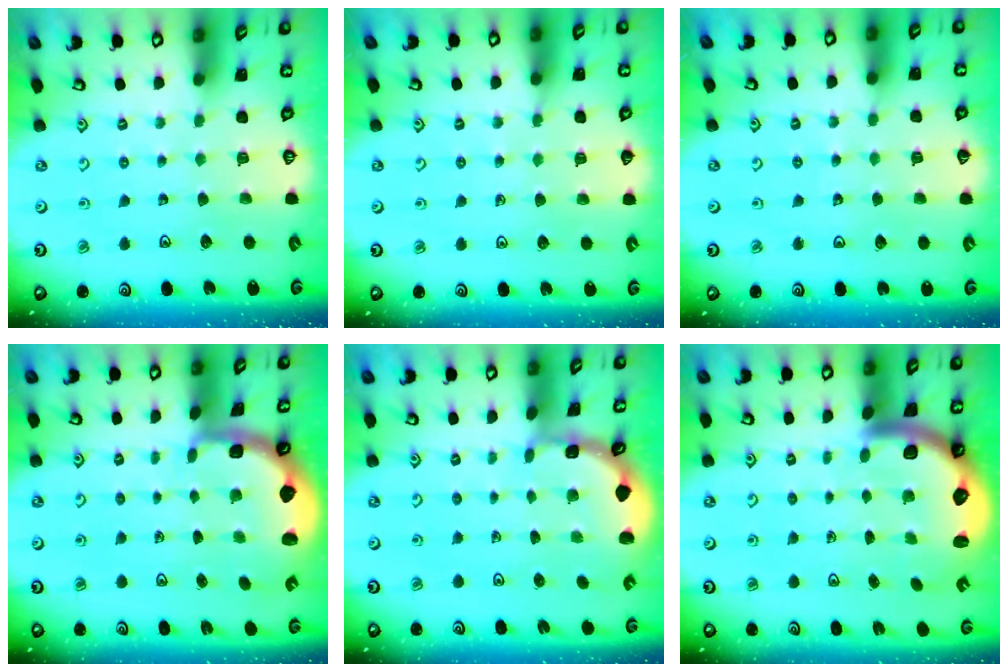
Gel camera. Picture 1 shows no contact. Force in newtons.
{"total": 4.0, "press": 3.9, "slide": 0.9}
{"total": 2.7, "press": 2.7, "slide": 0.3}
{"total": 2.4, "press": 2.0, "slide": 1.2}
{"total": 1.1, "press": 1.1, "slide": 0.3}
{"total": 3.8, "press": 3.8, "slide": 0.6}